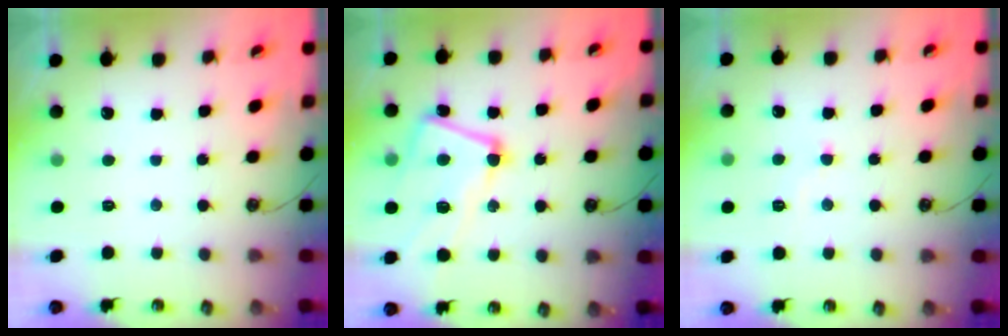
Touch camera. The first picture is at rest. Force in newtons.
{"total": 7.6, "press": 7.4, "slide": 1.4}
{"total": 4.1, "press": 4.1, "slide": 0.5}